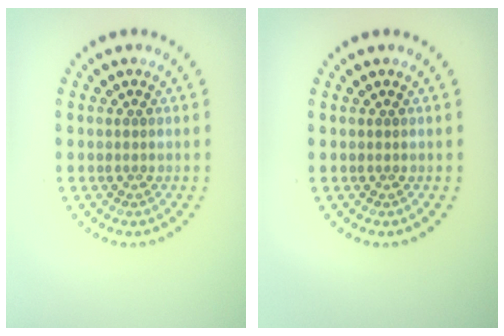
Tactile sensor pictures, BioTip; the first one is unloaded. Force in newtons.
{"total": 0.0}